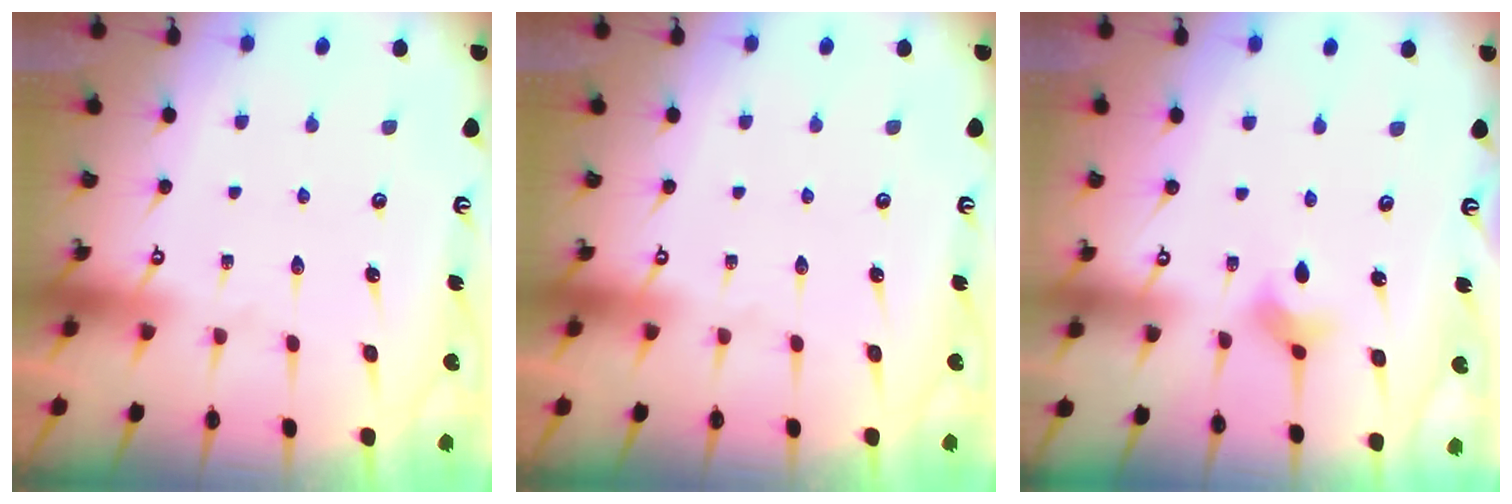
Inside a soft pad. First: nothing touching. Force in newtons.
{"total": 0.0}
{"total": 2.8, "press": 2.8, "slide": 0.1}